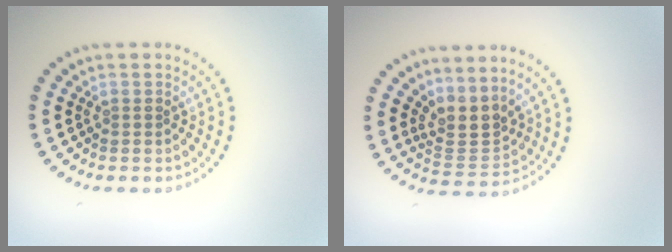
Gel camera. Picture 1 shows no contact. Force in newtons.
{"total": 3.0, "press": 2.1, "slide": 2.1}